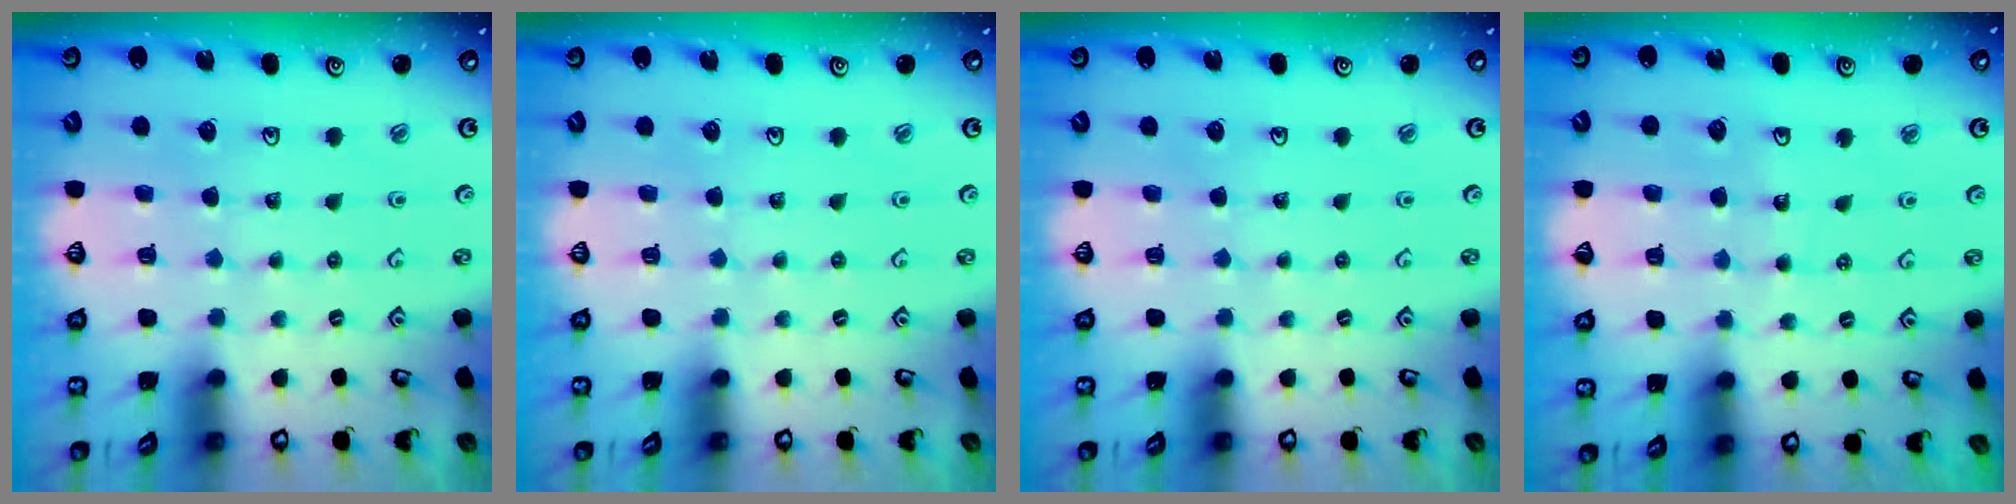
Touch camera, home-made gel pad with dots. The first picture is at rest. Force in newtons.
{"total": 0.0}
{"total": 0.0}
{"total": 5.6, "press": 5.4, "slide": 1.3}